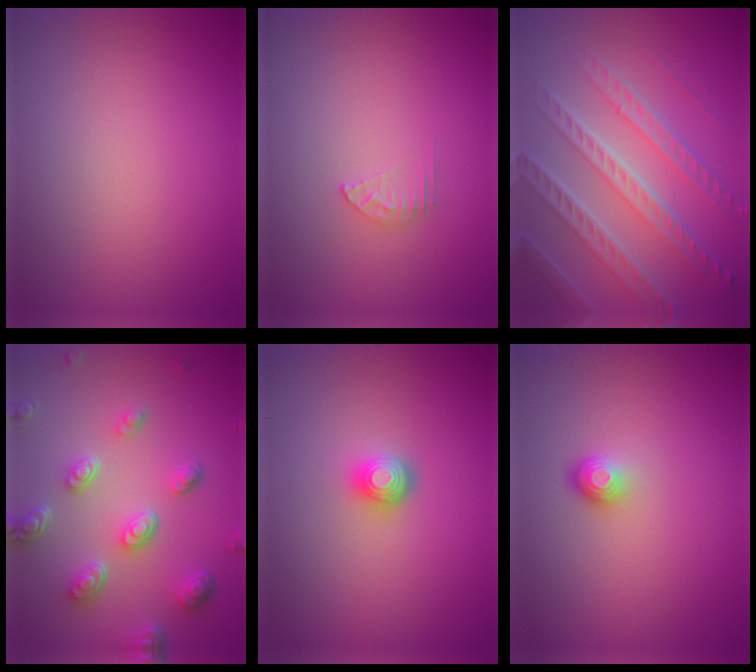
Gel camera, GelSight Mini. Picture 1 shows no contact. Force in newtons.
{"total": 1.3, "press": 1.3, "slide": 0.1}
{"total": 7.4, "press": 5.3, "slide": 5.2}
{"total": 5.0, "press": 3.7, "slide": 3.3}
{"total": 2.0, "press": 1.5, "slide": 1.3}
{"total": 1.8, "press": 1.2, "slide": 1.3}